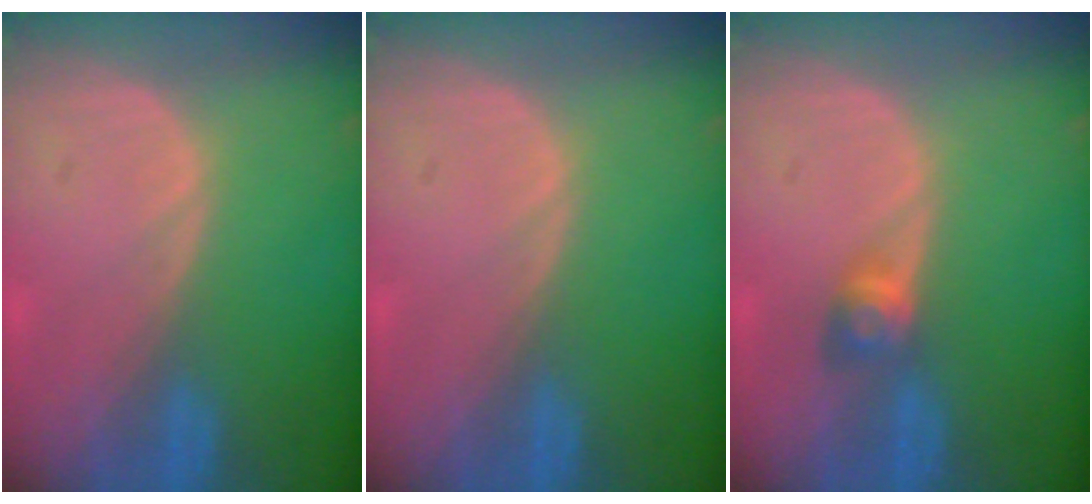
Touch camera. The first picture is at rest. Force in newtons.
{"total": 0.0}
{"total": 2.9, "press": 2.5, "slide": 1.4}